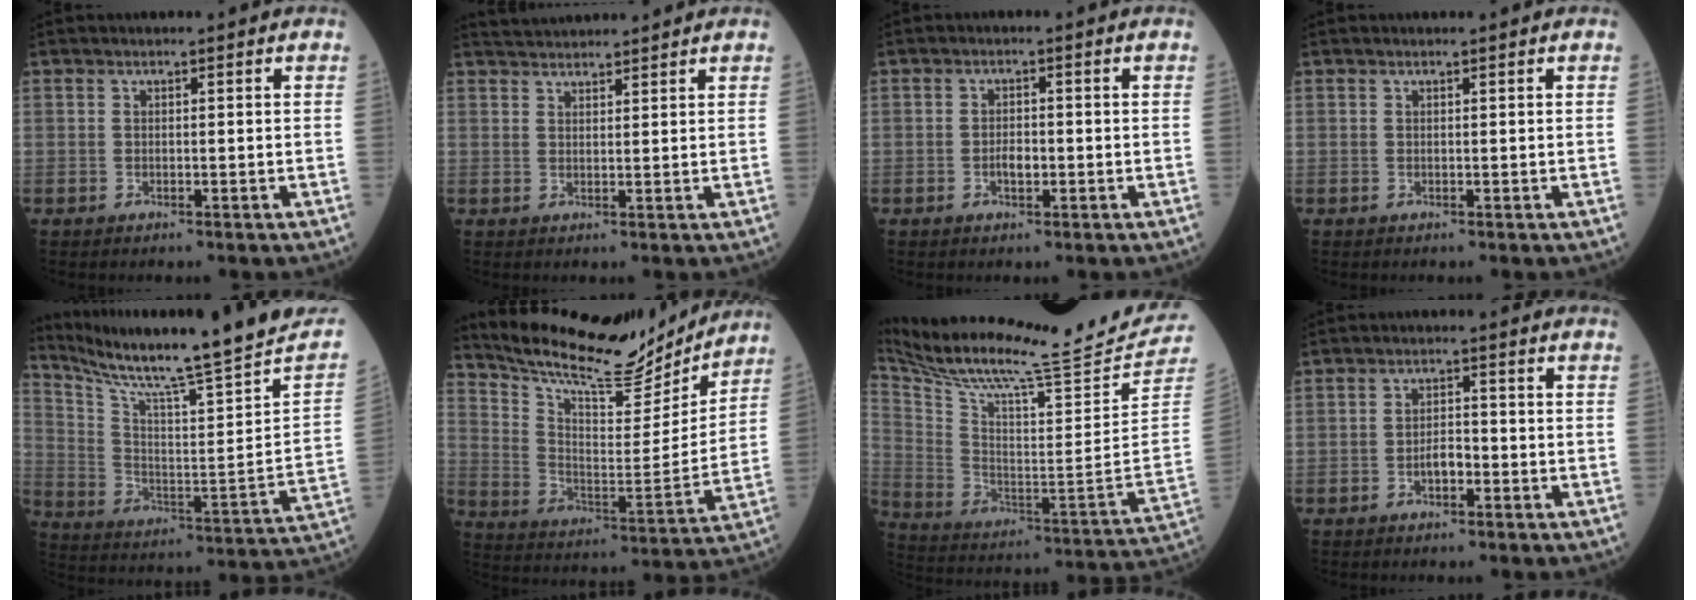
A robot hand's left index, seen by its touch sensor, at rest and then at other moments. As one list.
[{"total": 4.9, "force": [4.8, 0.3, 0.9], "torque": [-0.019, 0.032, 0.079]}, {"total": 2.1, "force": [-0.8, 0.9, 1.7], "torque": [-0.030, 0.000, -0.013]}, {"total": 0.0}, {"total": 22.1, "force": [19.2, -1.7, 10.8], "torque": [-0.186, -0.078, 0.282]}, {"total": 18.8, "force": [17.5, 3.3, 6.1], "torque": [-0.119, -0.027, 0.273]}, {"total": 26.5, "force": [24.2, -0.8, 10.7], "torque": [-0.207, -0.119, 0.360]}, {"total": 2.6, "force": [-1.3, 1.2, 2.0], "torque": [-0.033, 0.003, -0.024]}]